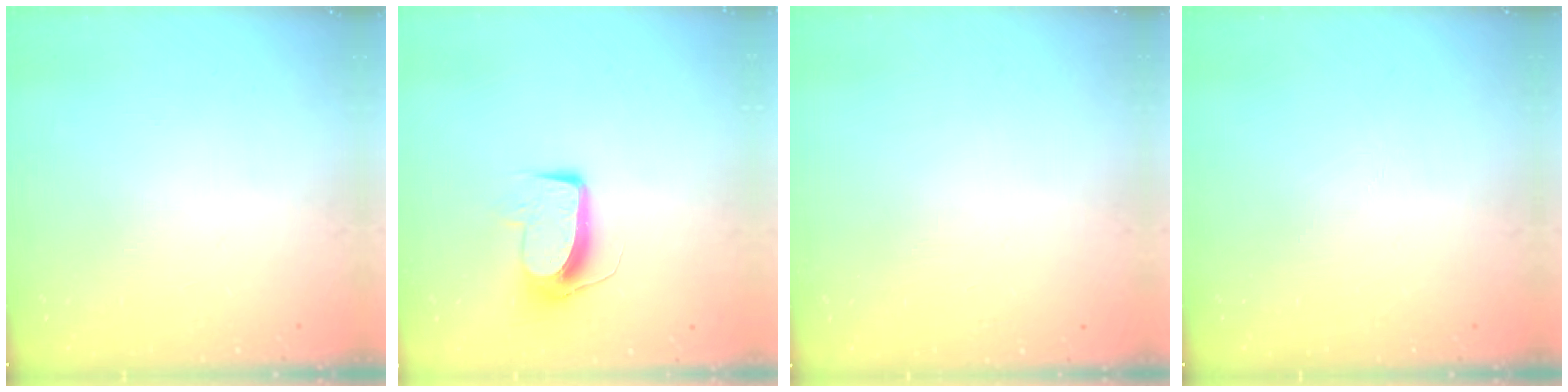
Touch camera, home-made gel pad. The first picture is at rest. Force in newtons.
{"total": 9.7, "press": 9.7, "slide": 0.6}
{"total": 0.0}
{"total": 0.0}